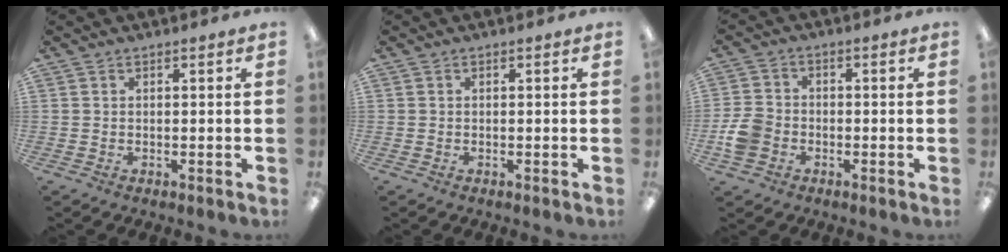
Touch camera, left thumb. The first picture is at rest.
{"total": 0.0}
{"total": 6.4, "force": [-2.1, 5.0, 3.3], "torque": [-0.071, 0.016, -0.038]}